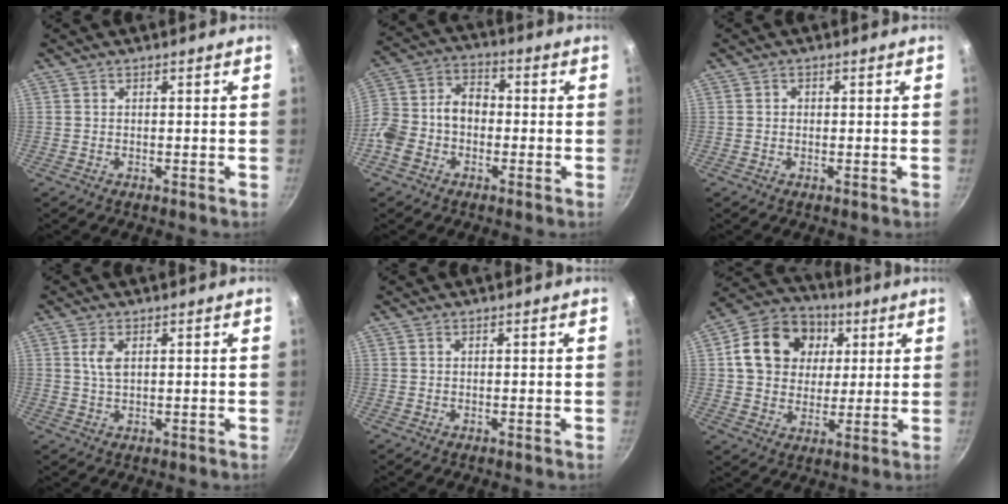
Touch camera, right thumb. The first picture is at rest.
{"total": 12.1, "force": [-2.5, 9.0, 7.7], "torque": [-0.129, 0.046, -0.061]}
{"total": 1.0, "force": [0.1, 1.0, 0.4], "torque": [-0.004, 0.005, 0.000]}
{"total": 3.4, "force": [1.0, 1.8, 2.7], "torque": [-0.051, -0.002, 0.020]}
{"total": 0.0}
{"total": 16.2, "force": [4.1, 13.2, 8.4], "torque": [-0.129, 0.011, 0.060]}